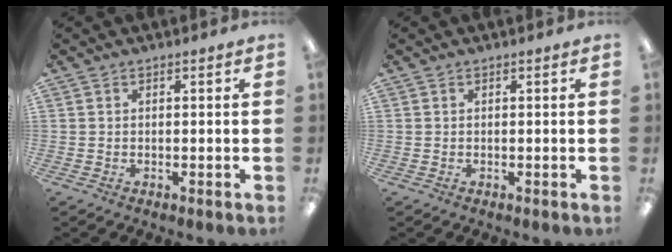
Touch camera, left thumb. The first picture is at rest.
{"total": 0.0}